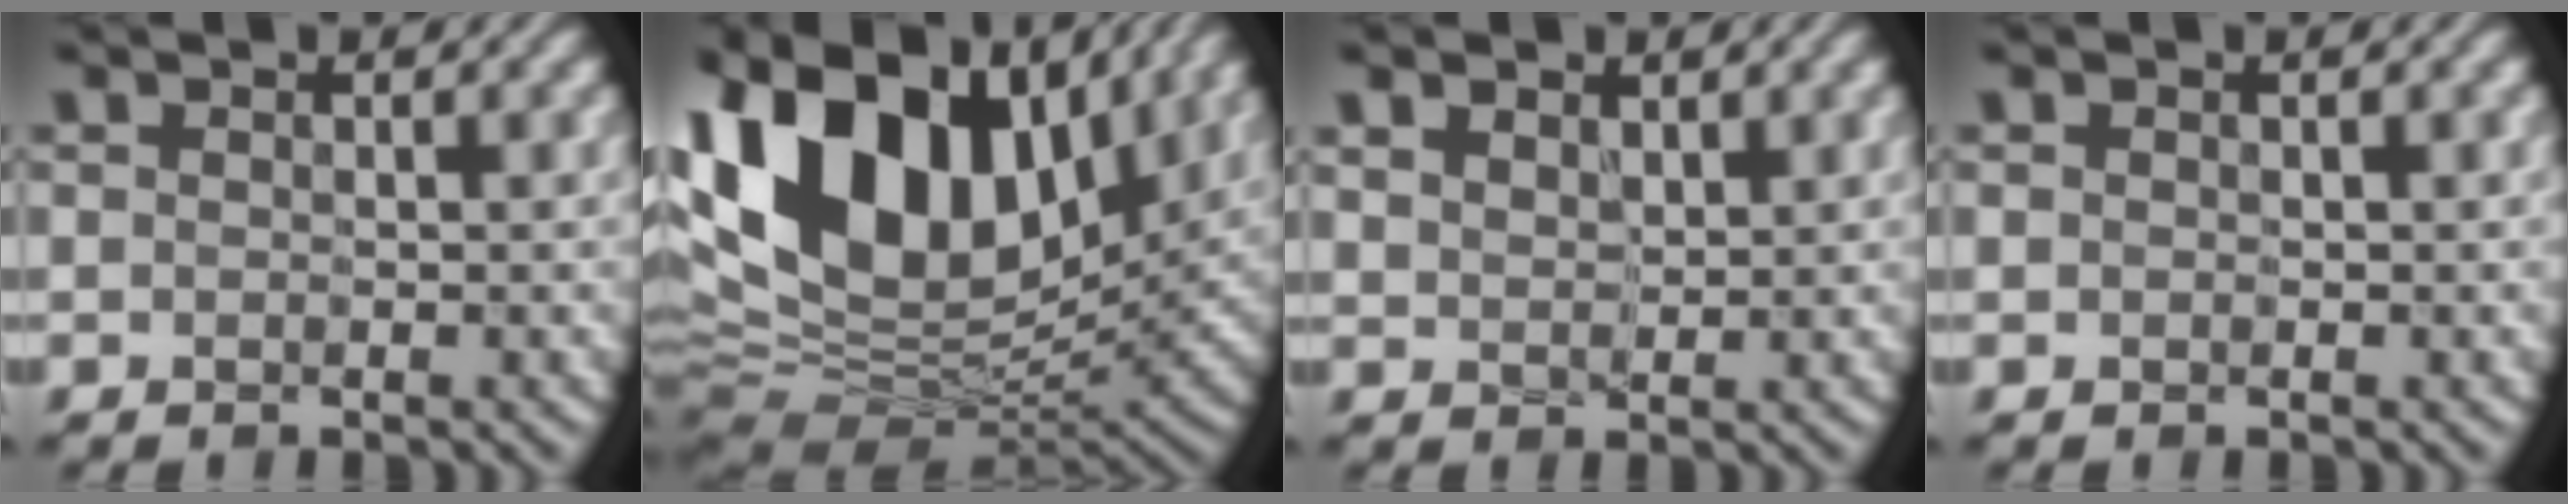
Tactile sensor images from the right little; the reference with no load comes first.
{"total": 17.6, "force": [5.6, 11.5, 12.0], "torque": [-0.240, 0.031, 0.088]}
{"total": 3.2, "force": [2.0, 2.0, 1.6], "torque": [-0.046, 0.003, 0.033]}
{"total": 0.0}